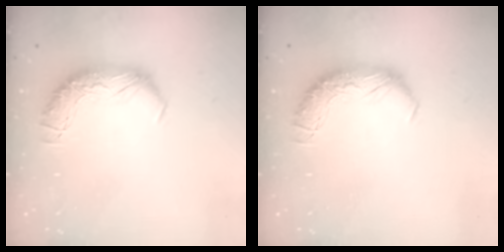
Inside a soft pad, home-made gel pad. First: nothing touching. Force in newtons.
{"total": 0.0}